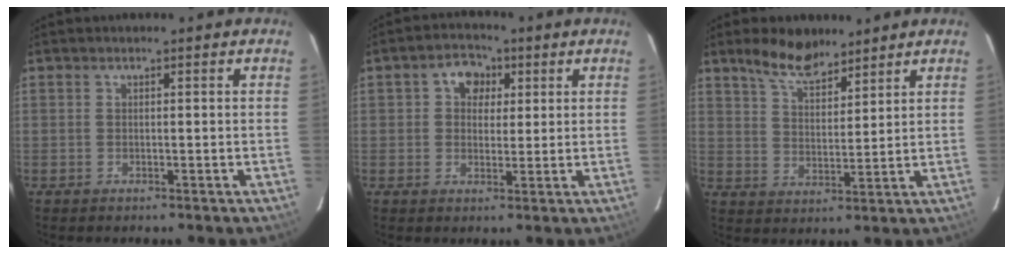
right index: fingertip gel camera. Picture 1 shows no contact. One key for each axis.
{"total": 6.0, "fx": 1.6, "fy": 5.4, "fz": 2.1, "tx": -0.027, "ty": 0.016, "tz": 0.021}
{"total": 8.0, "fx": 6.4, "fy": 3.0, "fz": 3.8, "tx": -0.066, "ty": 0.005, "tz": 0.119}